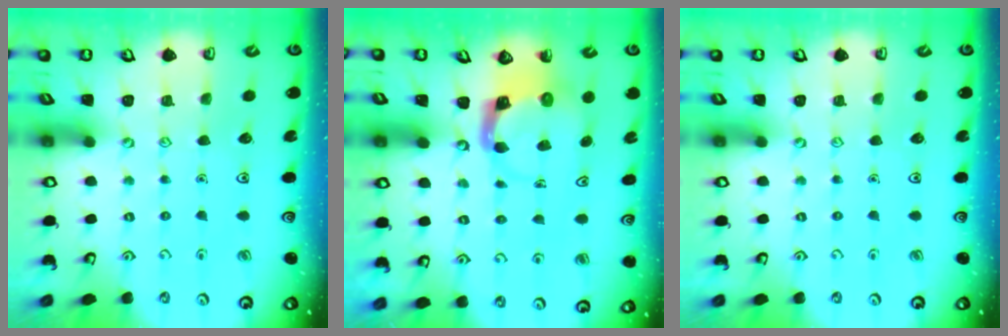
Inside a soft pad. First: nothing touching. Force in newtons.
{"total": 3.9, "press": 3.8, "slide": 0.4}
{"total": 0.0}